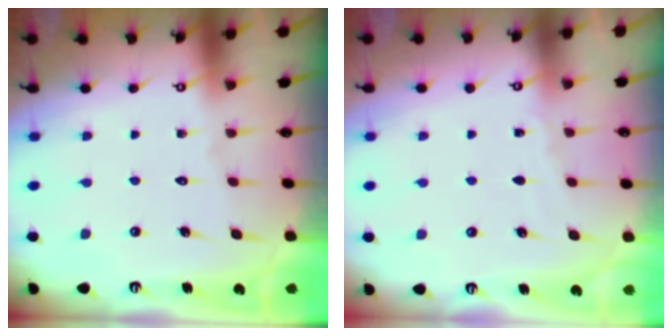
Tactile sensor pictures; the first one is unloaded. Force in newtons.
{"total": 2.5, "press": 2.5, "slide": 0.4}